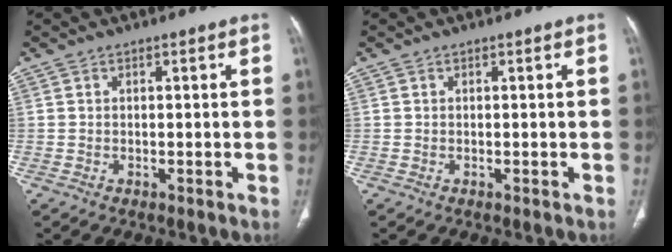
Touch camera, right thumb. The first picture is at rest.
{"total": 0.0}